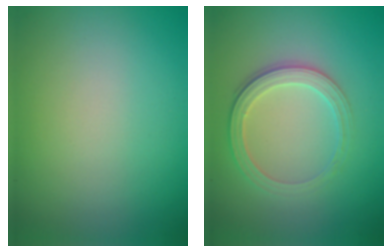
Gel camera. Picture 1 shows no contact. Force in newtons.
{"total": 2.8, "press": 2.6, "slide": 0.8}